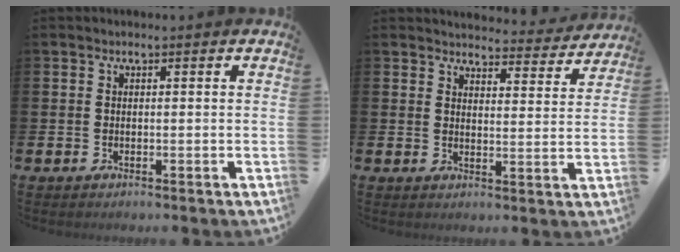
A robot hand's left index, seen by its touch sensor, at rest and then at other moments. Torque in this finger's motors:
{"motor_torque": [1.02, -1.12, 0.30, 0.01]}